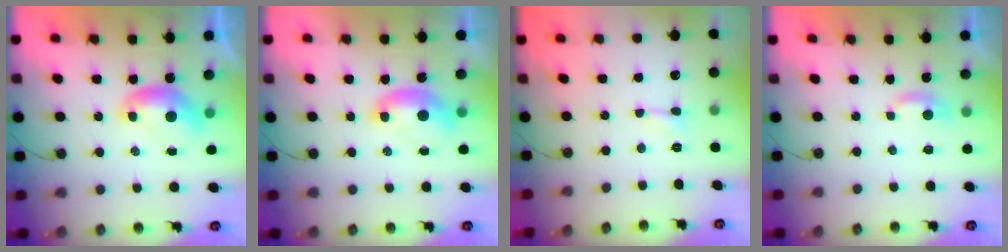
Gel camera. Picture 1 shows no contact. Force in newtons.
{"total": 1.6, "press": 1.5, "slide": 0.6}
{"total": 2.3, "press": 2.2, "slide": 0.6}
{"total": 3.5, "press": 3.4, "slide": 0.3}